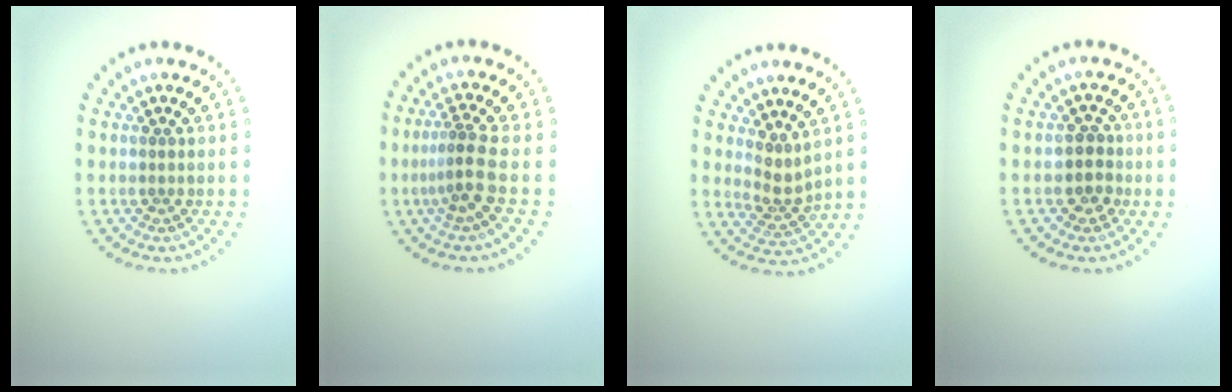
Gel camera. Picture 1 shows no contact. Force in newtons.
{"total": 2.8, "press": 1.7, "slide": 2.2}
{"total": 2.3, "press": 1.6, "slide": 1.6}
{"total": 2.2, "press": 2.0, "slide": 0.9}